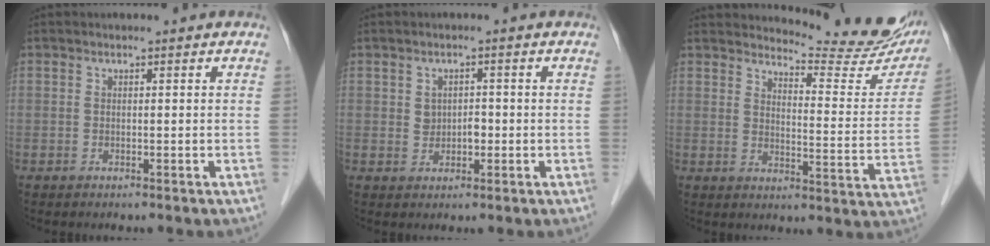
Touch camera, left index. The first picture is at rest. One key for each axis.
{"total": 2.3, "fx": -0.1, "fy": 1.9, "fz": 1.3, "tx": -0.018, "ty": 0.004, "tz": 0.002}
{"total": 16.1, "fx": 15.4, "fy": 2.1, "fz": 4.5, "tx": -0.051, "ty": -0.080, "tz": 0.170}